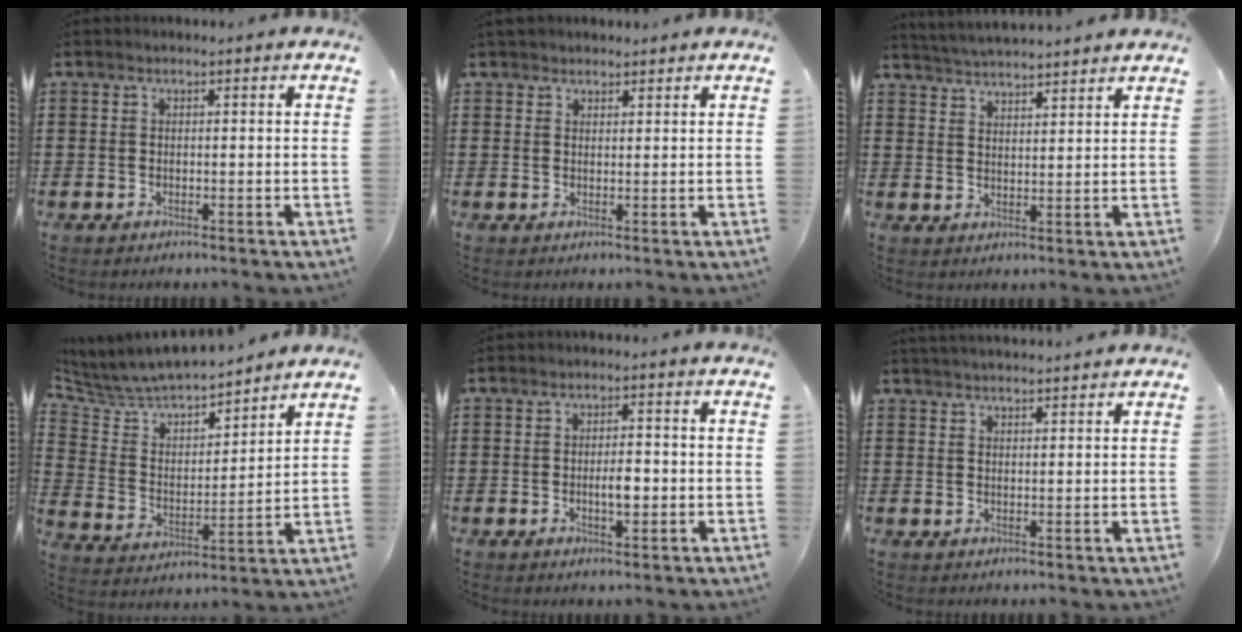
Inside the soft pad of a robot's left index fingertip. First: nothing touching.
{"total": 1.7, "force": [1.6, 0.7, 0.1], "torque": [-0.005, 0.004, 0.032]}
{"total": 3.6, "force": [3.6, -0.5, 0.0], "torque": [-0.012, -0.016, 0.064]}
{"total": 6.6, "force": [6.3, 1.7, 1.2], "torque": [-0.061, -0.050, 0.104]}
{"total": 3.3, "force": [-0.3, 1.3, 3.0], "torque": [-0.048, -0.001, -0.008]}
{"total": 2.2, "force": [2.2, -0.1, 0.3], "torque": [-0.011, -0.001, 0.043]}